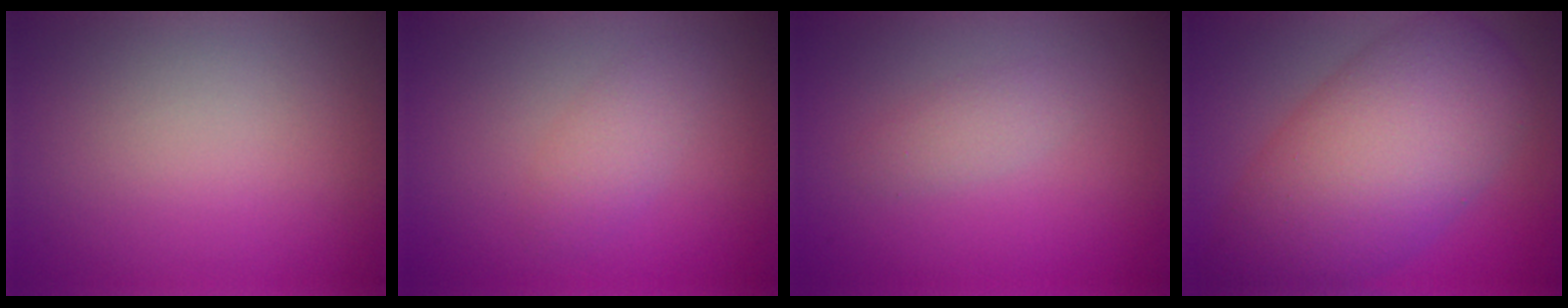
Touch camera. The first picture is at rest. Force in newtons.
{"total": 1.8, "press": 1.8, "slide": 0.0}
{"total": 1.4, "press": 1.4, "slide": 0.1}
{"total": 10.8, "press": 10.8, "slide": 0.3}